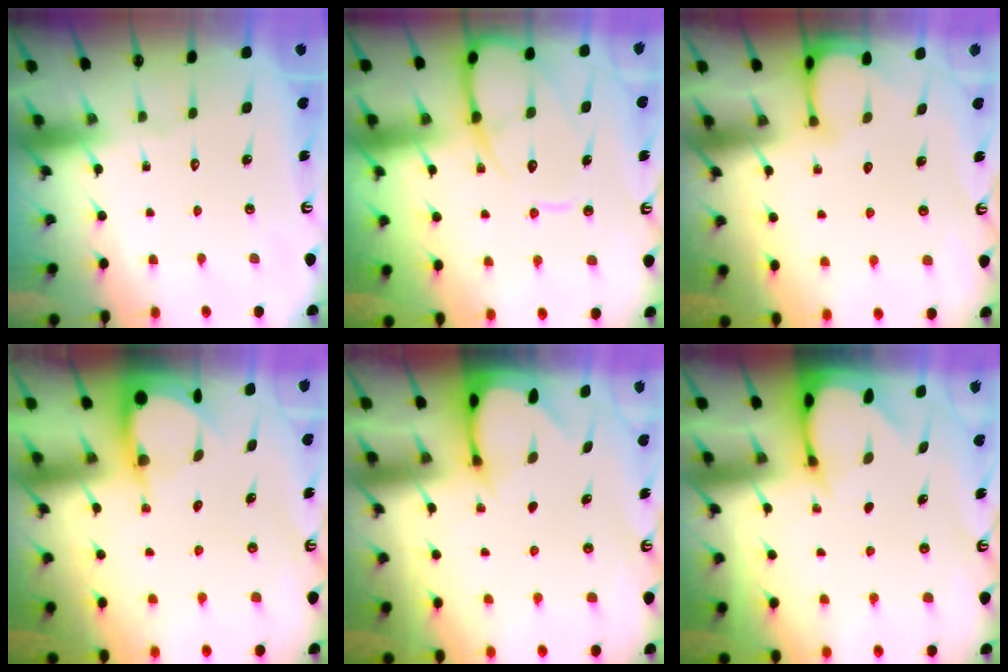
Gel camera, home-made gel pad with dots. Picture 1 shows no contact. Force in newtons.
{"total": 11.7, "press": 11.6, "slide": 1.4}
{"total": 2.6, "press": 2.5, "slide": 0.4}
{"total": 3.5, "press": 3.4, "slide": 0.2}
{"total": 2.5, "press": 2.5, "slide": 0.3}
{"total": 2.7, "press": 2.7, "slide": 0.4}